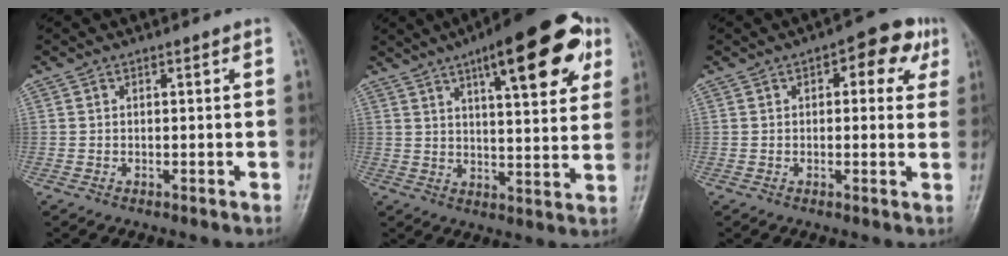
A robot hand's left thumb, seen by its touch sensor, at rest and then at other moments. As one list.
[{"total": 19.2, "force": [9.2, 5.8, 15.8], "torque": [-0.189, -0.015, 0.124]}, {"total": 7.8, "force": [3.0, 4.1, 5.9], "torque": [-0.035, 0.008, 0.026]}]